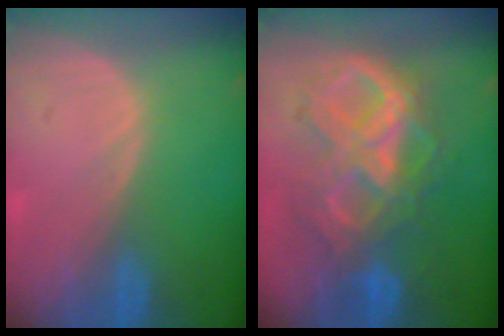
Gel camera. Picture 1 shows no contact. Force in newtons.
{"total": 10.6, "press": 10.6, "slide": 1.0}